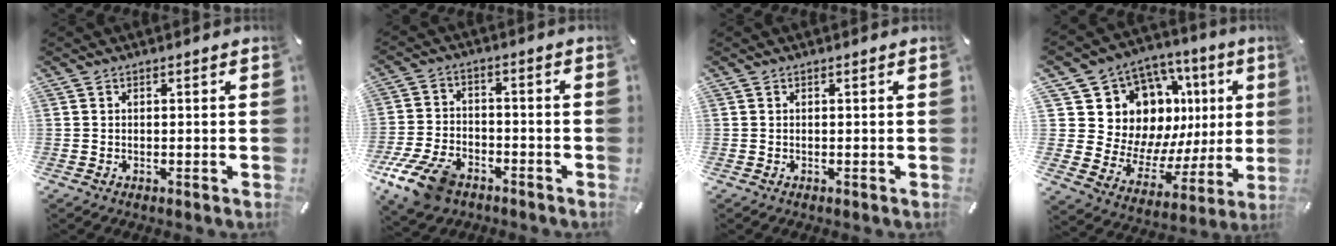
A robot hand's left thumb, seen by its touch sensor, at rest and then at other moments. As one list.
[{"total": 11.4, "force": [-7.2, 6.6, 5.9], "torque": [-0.123, 0.038, -0.133]}, {"total": 0.0}, {"total": 16.9, "force": [8.0, 12.9, 7.4], "torque": [-0.112, -0.081, 0.172]}]